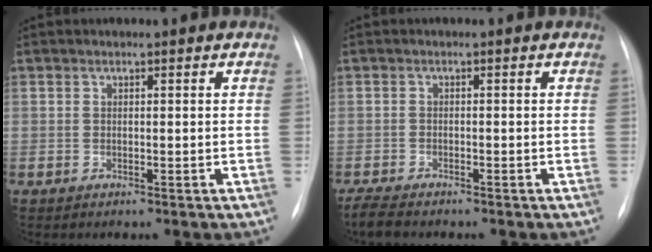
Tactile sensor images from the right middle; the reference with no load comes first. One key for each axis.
{"total": 3.6, "fx": -3.1, "fy": 0.8, "fz": 1.6, "tx": -0.031, "ty": -0.011, "tz": -0.049}